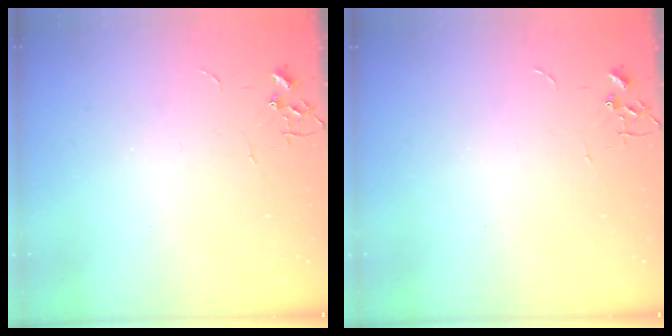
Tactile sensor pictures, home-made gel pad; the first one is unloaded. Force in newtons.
{"total": 0.0}